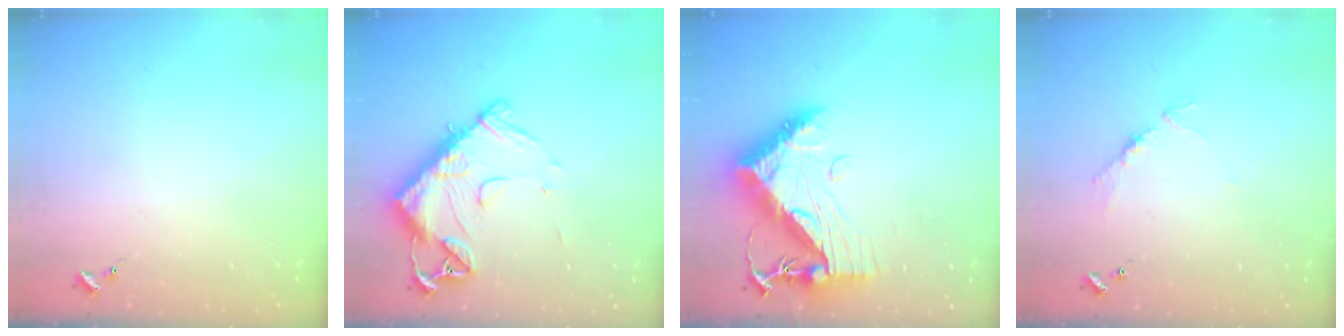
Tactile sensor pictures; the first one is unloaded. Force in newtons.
{"total": 15.0, "press": 14.9, "slide": 1.6}
{"total": 13.5, "press": 13.5, "slide": 1.2}
{"total": 3.9, "press": 3.8, "slide": 0.5}